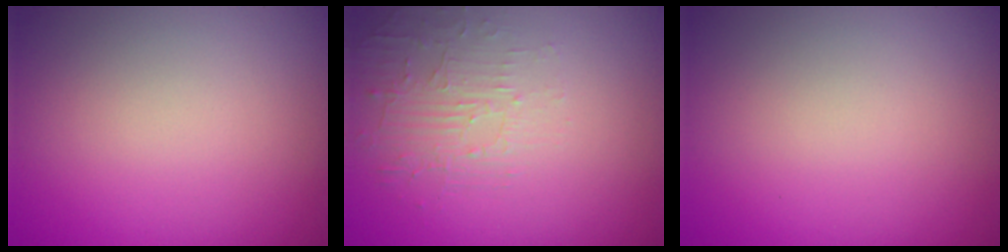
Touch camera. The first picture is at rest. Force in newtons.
{"total": 1.9, "press": 0.8, "slide": 1.7}
{"total": 0.0}